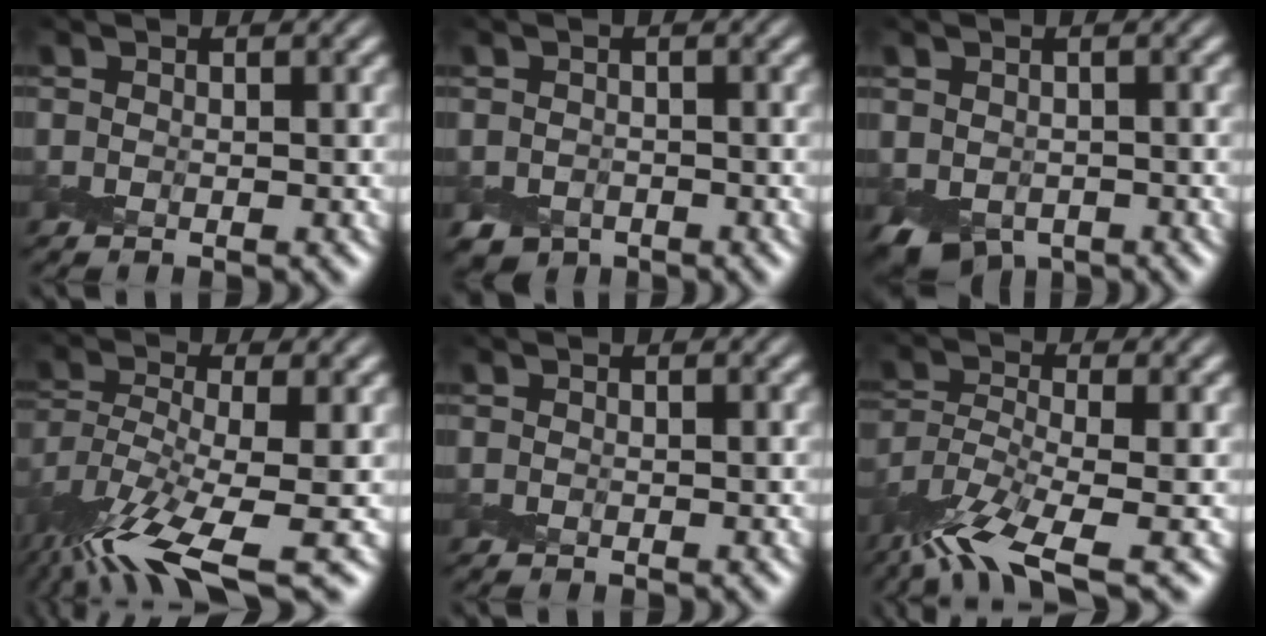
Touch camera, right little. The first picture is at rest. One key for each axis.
{"total": 1.4, "fx": -0.9, "fy": 1.1, "fz": 0.1, "tx": 0.007, "ty": -0.003, "tz": -0.018}
{"total": 3.3, "fx": -0.7, "fy": 2.6, "fz": 1.9, "tx": -0.036, "ty": -0.011, "tz": -0.012}
{"total": 10.9, "fx": -7.0, "fy": 2.2, "fz": 8.0, "tx": -0.151, "ty": -0.011, "tz": -0.136}
{"total": 0.0}
{"total": 8.3, "fx": -6.5, "fy": 1.4, "fz": 4.9, "tx": -0.094, "ty": -0.009, "tz": -0.132}